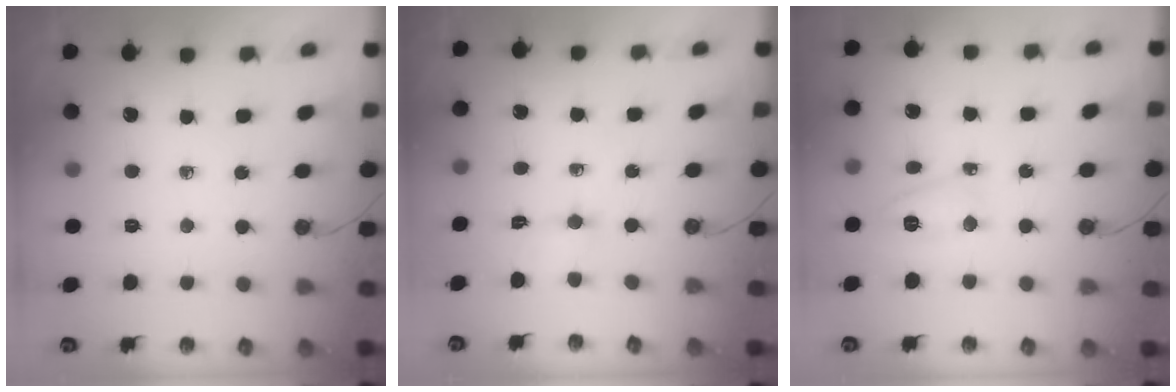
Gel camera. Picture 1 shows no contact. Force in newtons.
{"total": 2.4, "press": 2.3, "slide": 0.7}
{"total": 5.1, "press": 5.1, "slide": 0.7}